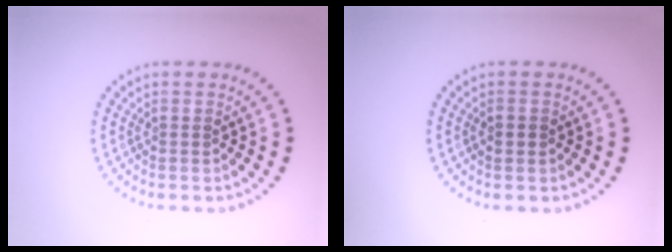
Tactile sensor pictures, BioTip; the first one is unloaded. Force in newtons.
{"total": 1.2, "press": 1.2, "slide": 0.1}